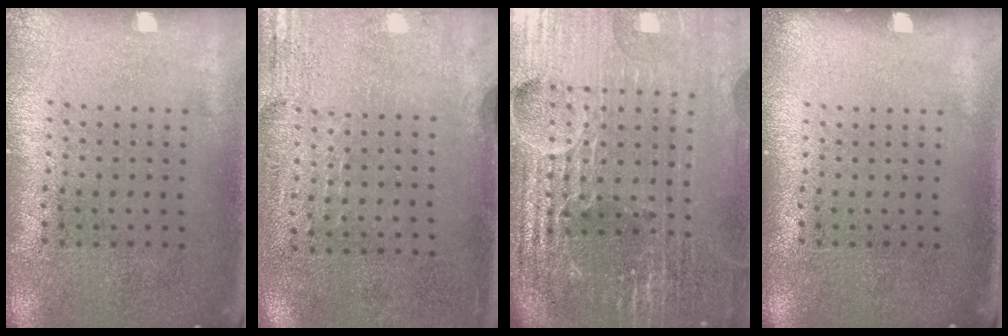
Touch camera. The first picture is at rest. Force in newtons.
{"total": 2.9, "press": 2.5, "slide": 1.5}
{"total": 6.5, "press": 5.7, "slide": 3.2}
{"total": 0.0}